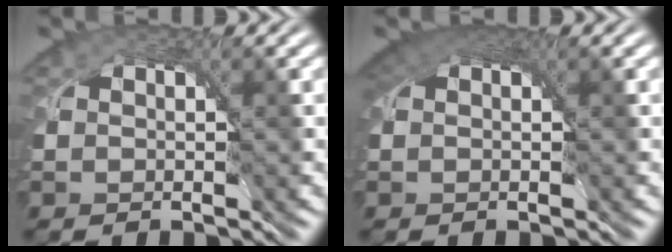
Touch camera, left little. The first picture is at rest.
{"total": 4.0, "force": [2.0, 2.4, 2.5], "torque": [-0.049, 0.009, 0.023]}